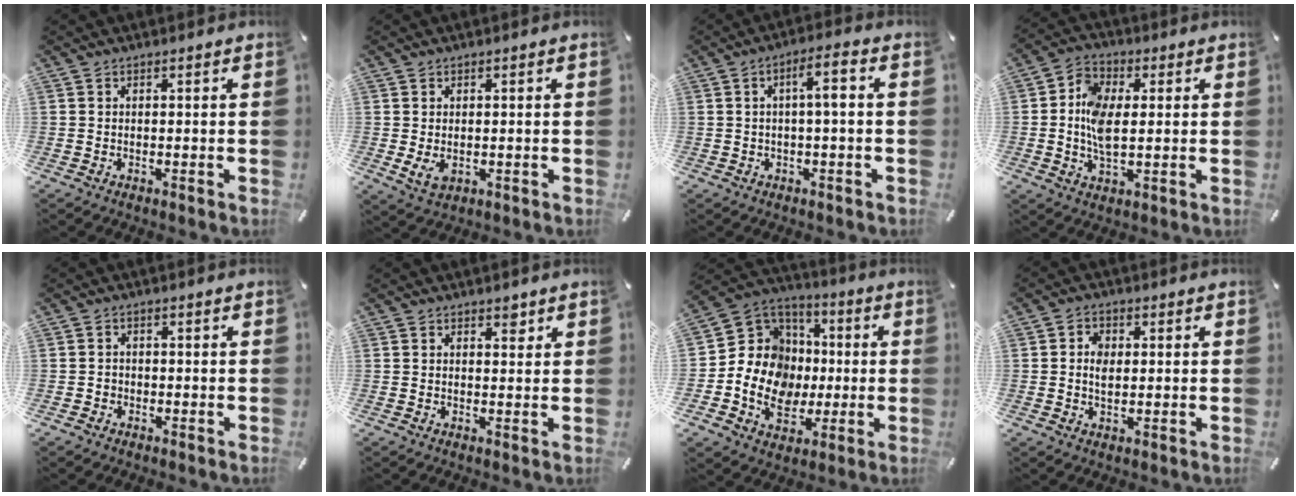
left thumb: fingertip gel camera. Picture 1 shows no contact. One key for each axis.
{"total": 2.9, "fx": -0.2, "fy": 2.2, "fz": 1.8, "tx": -0.029, "ty": -0.008, "tz": -0.006}
{"total": 5.3, "fx": 0.1, "fy": 1.2, "fz": 5.2, "tx": -0.088, "ty": 0.008, "tz": -0.004}
{"total": 8.5, "fx": 0.3, "fy": 5.5, "fz": 6.4, "tx": -0.141, "ty": 0.005, "tz": 0.001}
{"total": 1.4, "fx": -0.7, "fy": 1.2, "fz": 0.1, "tx": -0.002, "ty": 0.008, "tz": -0.018}
{"total": 1.9, "fx": 1.2, "fy": 1.3, "fz": 0.9, "tx": 0.004, "ty": -0.008, "tz": 0.015}
{"total": 15.2, "fx": -2.7, "fy": 13.7, "fz": 5.9, "tx": -0.118, "ty": 0.000, "tz": -0.043}
{"total": 3.6, "fx": 0.3, "fy": 2.7, "fz": 2.4, "tx": -0.039, "ty": 0.007, "tz": 0.002}